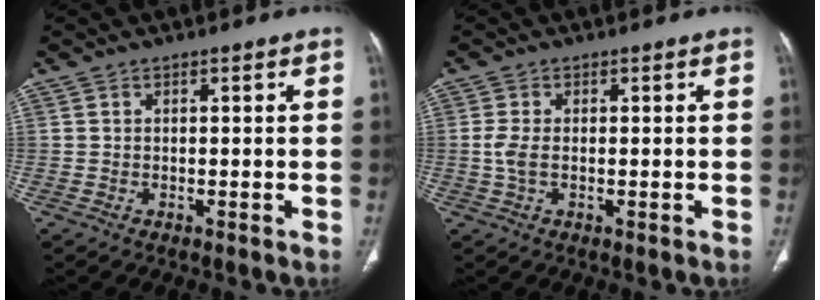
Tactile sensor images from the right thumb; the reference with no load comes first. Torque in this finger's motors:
{"motor_torque": [1.74, 3.27, 0.12, 0.67, 0.21]}